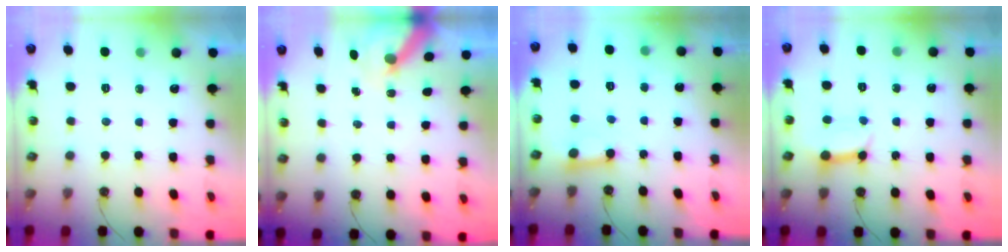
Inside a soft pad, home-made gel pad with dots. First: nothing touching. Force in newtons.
{"total": 6.0, "press": 6.0, "slide": 0.7}
{"total": 5.3, "press": 5.3, "slide": 0.4}
{"total": 7.9, "press": 7.8, "slide": 1.1}